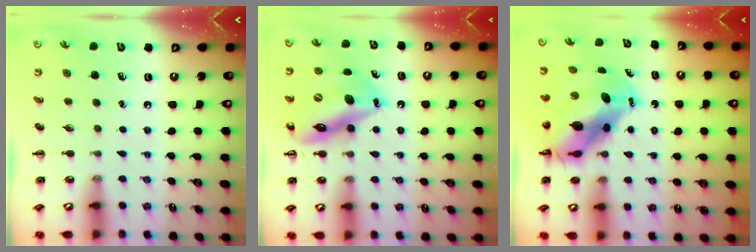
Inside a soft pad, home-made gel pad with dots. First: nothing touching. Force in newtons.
{"total": 16.3, "press": 15.8, "slide": 3.9}
{"total": 12.4, "press": 11.7, "slide": 3.9}